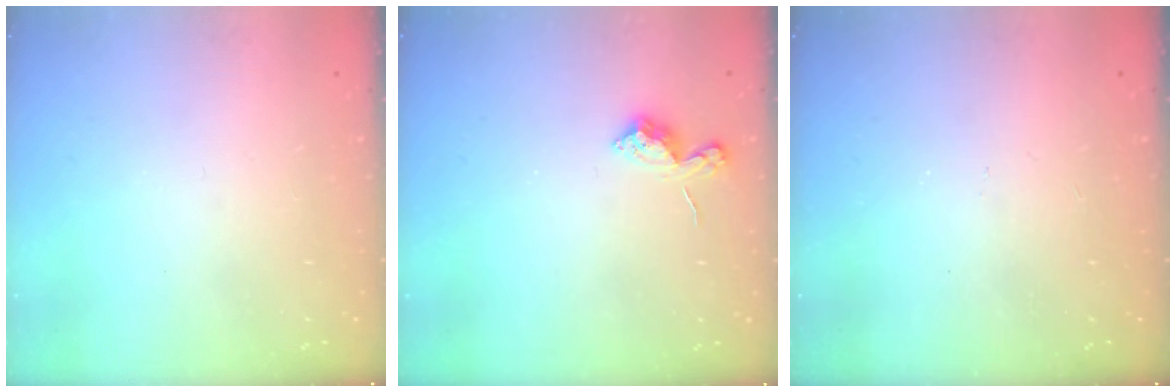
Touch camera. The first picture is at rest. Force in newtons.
{"total": 8.0, "press": 8.0, "slide": 0.6}
{"total": 3.8, "press": 3.8, "slide": 0.7}